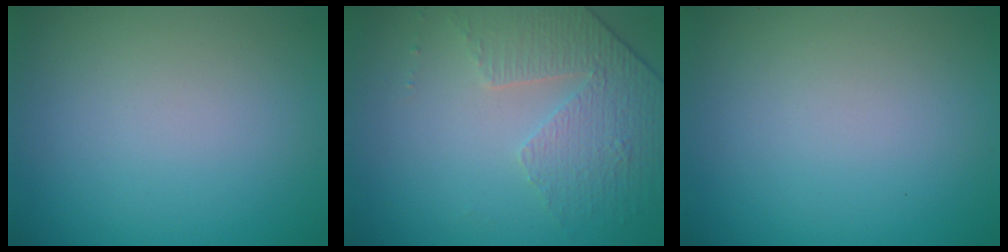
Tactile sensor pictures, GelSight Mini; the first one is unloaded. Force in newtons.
{"total": 4.7, "press": 3.2, "slide": 3.4}
{"total": 0.0}